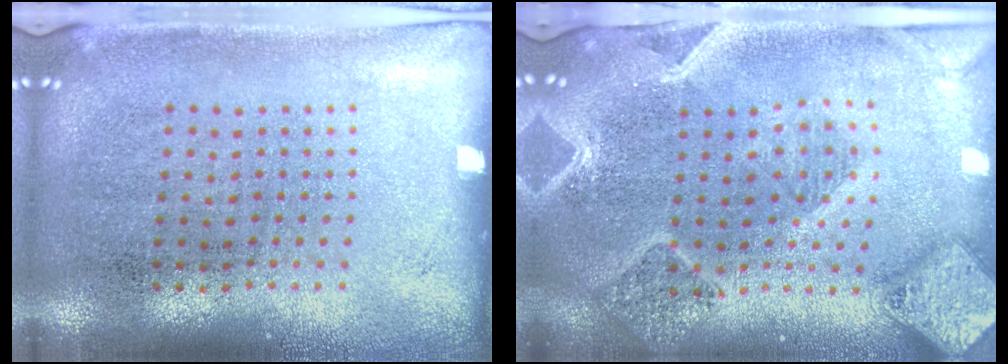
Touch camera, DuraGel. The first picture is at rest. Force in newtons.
{"total": 3.0, "press": 2.6, "slide": 1.5}